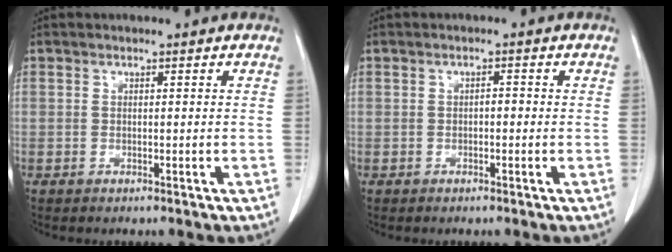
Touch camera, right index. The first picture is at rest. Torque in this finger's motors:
{"motor_torque": [0.18, -0.08, 0.09, 0.03]}